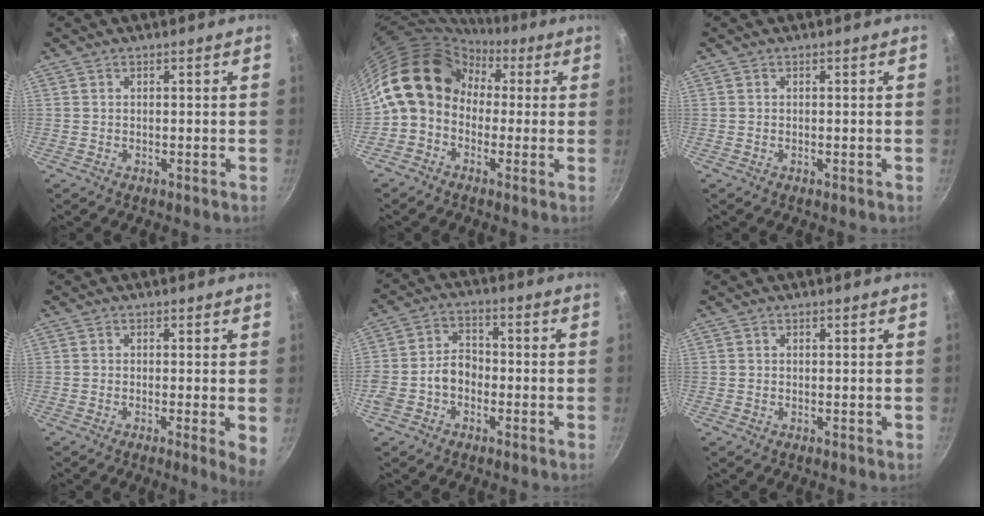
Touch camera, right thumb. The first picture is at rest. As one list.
[{"total": 13.7, "force": [1.0, 11.1, 7.9], "torque": [-0.105, 0.036, -0.010]}, {"total": 0.0}, {"total": 3.9, "force": [-0.5, 0.5, 3.9], "torque": [-0.045, -0.007, -0.009]}, {"total": 7.1, "force": [-2.5, 5.3, 4.1], "torque": [-0.056, 0.035, -0.055]}, {"total": 0.0}]